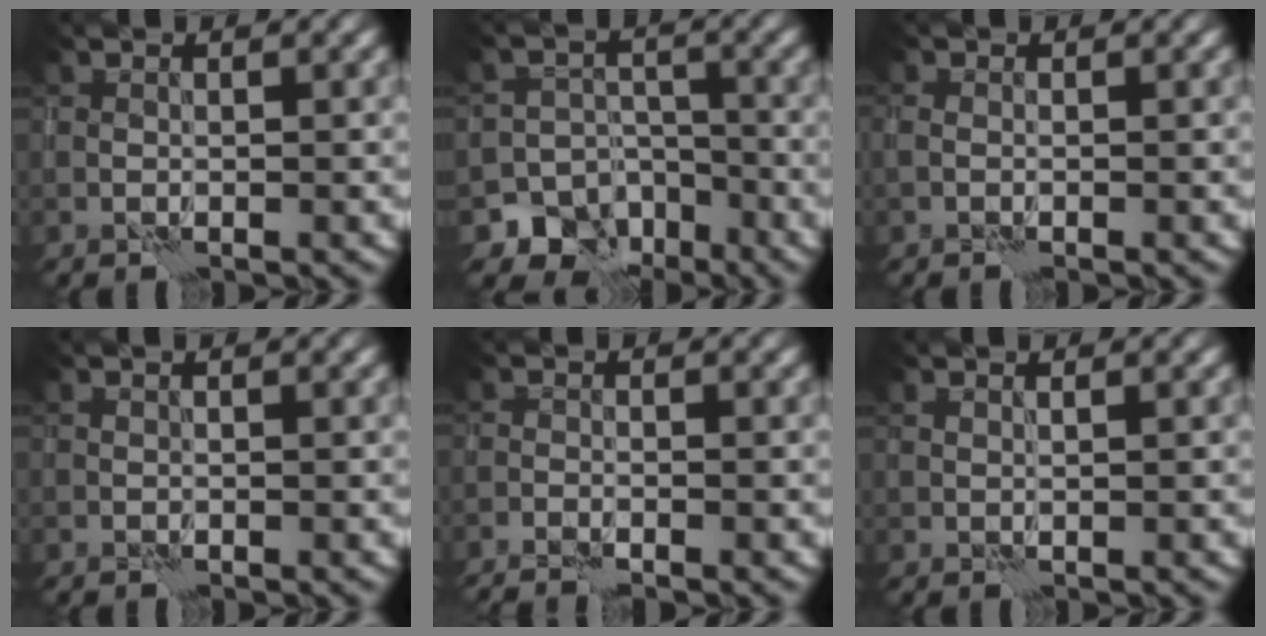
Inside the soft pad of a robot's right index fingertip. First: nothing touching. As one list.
[{"total": 7.2, "force": [-4.8, 5.3, 0.8], "torque": [0.019, -0.010, -0.081]}, {"total": 0.8, "force": [-0.4, 0.6, 0.3], "torque": [-0.005, 0.002, -0.011]}, {"total": 0.0}, {"total": 2.0, "force": [-1.8, 0.2, 0.8], "torque": [-0.022, -0.004, -0.034]}, {"total": 0.5, "force": [0.5, 0.0, 0.1], "torque": [0.002, 0.000, 0.007]}]